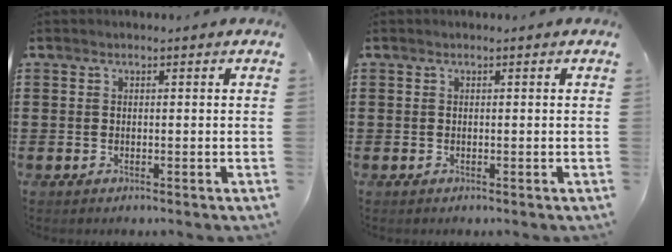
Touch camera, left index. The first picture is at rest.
{"total": 0.0}